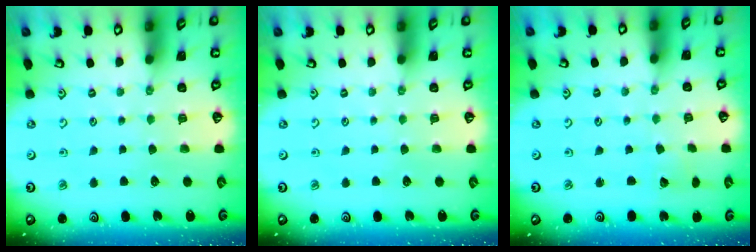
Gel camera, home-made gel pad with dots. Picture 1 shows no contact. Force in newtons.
{"total": 0.0}
{"total": 2.2, "press": 2.2, "slide": 0.2}